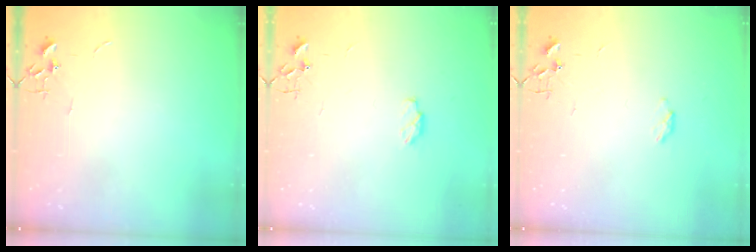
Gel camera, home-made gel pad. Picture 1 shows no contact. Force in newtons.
{"total": 4.6, "press": 4.6, "slide": 0.6}
{"total": 3.5, "press": 3.4, "slide": 0.6}